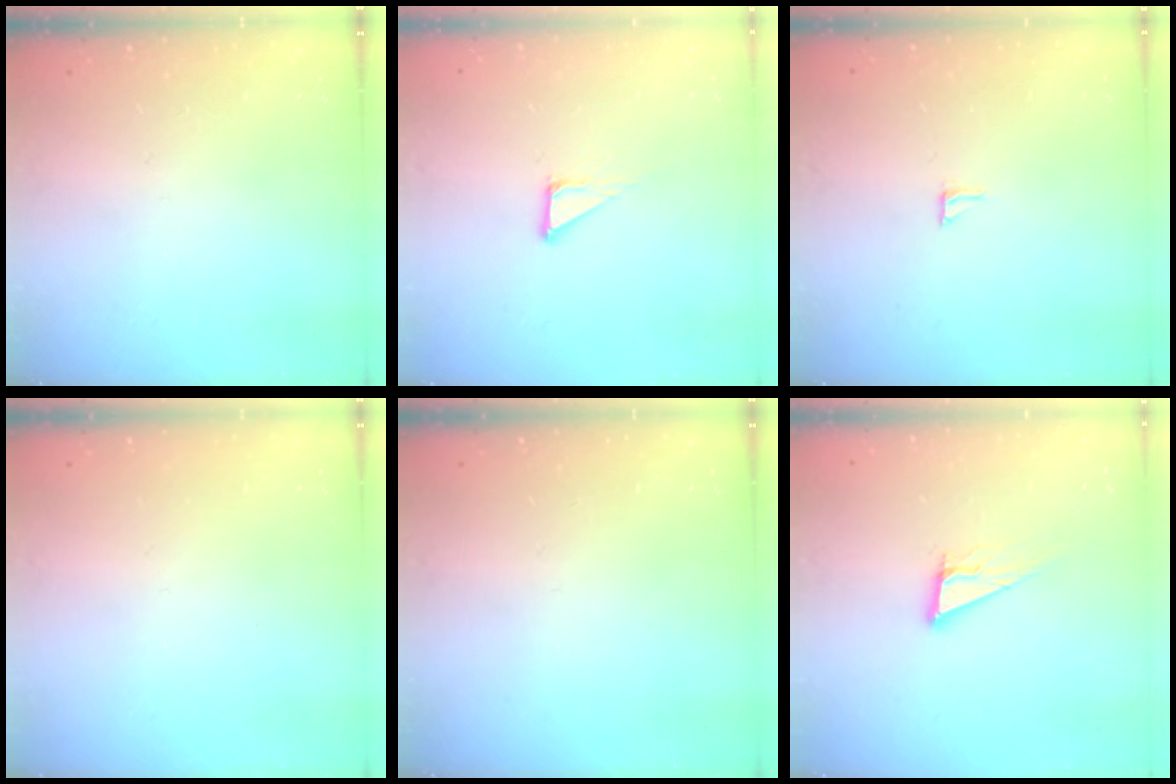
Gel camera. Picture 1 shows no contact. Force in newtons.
{"total": 4.4, "press": 4.4, "slide": 0.1}
{"total": 4.2, "press": 4.2, "slide": 0.4}
{"total": 0.0}
{"total": 0.0}
{"total": 8.6, "press": 8.3, "slide": 2.4}